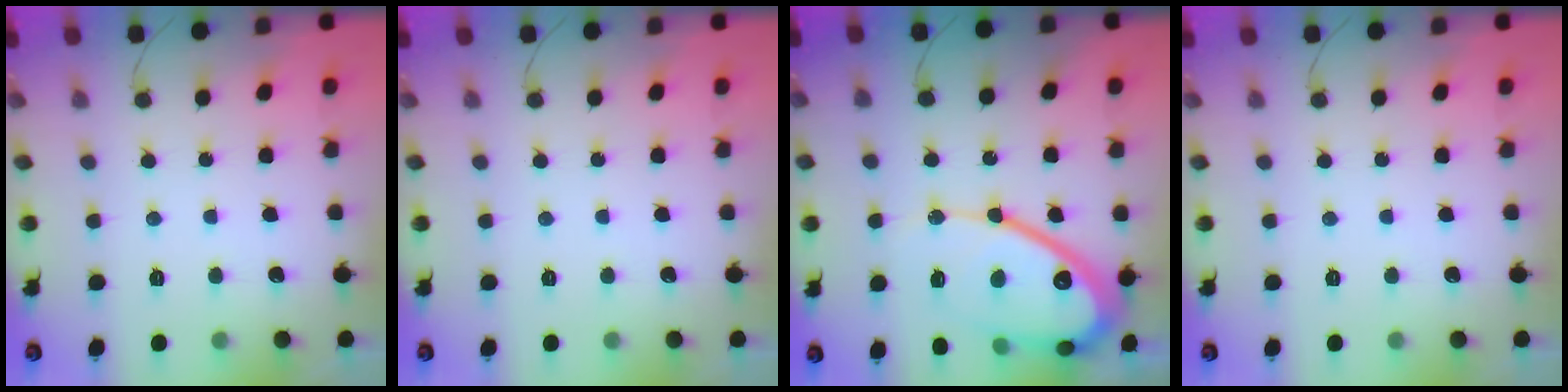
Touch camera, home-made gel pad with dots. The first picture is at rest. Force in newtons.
{"total": 0.0}
{"total": 19.2, "press": 19.1, "slide": 1.8}
{"total": 0.0}